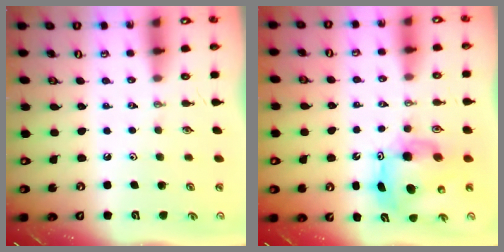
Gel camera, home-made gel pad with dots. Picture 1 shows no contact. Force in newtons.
{"total": 9.9, "press": 9.8, "slide": 1.3}